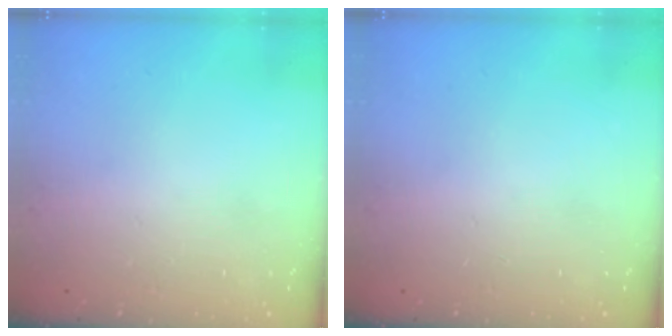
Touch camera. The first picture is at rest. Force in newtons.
{"total": 0.0}